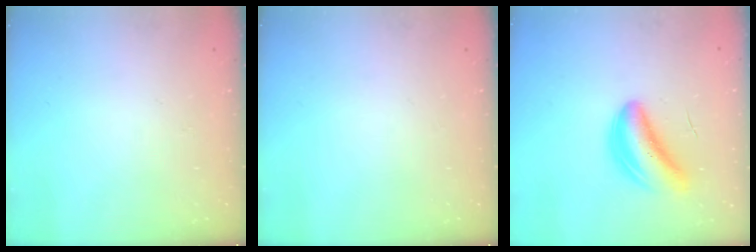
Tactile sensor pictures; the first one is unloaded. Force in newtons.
{"total": 0.0}
{"total": 6.2, "press": 5.8, "slide": 2.0}